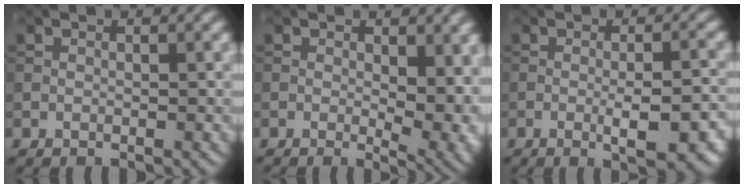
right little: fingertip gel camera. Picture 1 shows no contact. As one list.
[{"total": 6.0, "force": [-0.1, 2.9, 5.2], "torque": [-0.073, -0.013, 0.004]}, {"total": 6.1, "force": [-1.8, 1.7, 5.5], "torque": [-0.078, -0.009, -0.019]}]